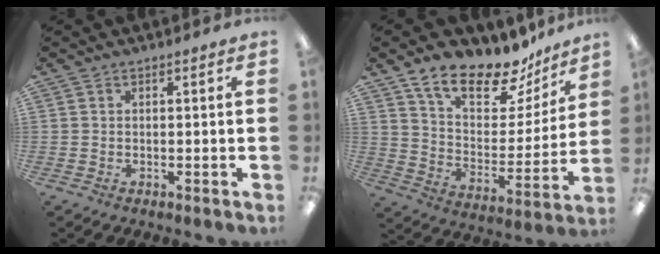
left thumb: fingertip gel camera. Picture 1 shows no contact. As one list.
[{"total": 17.8, "force": [13.9, 7.2, 8.5], "torque": [-0.141, -0.096, 0.240]}]